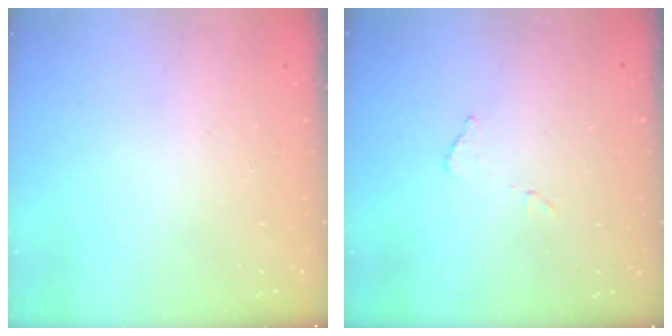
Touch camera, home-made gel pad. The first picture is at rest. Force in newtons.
{"total": 5.8, "press": 5.8, "slide": 0.2}